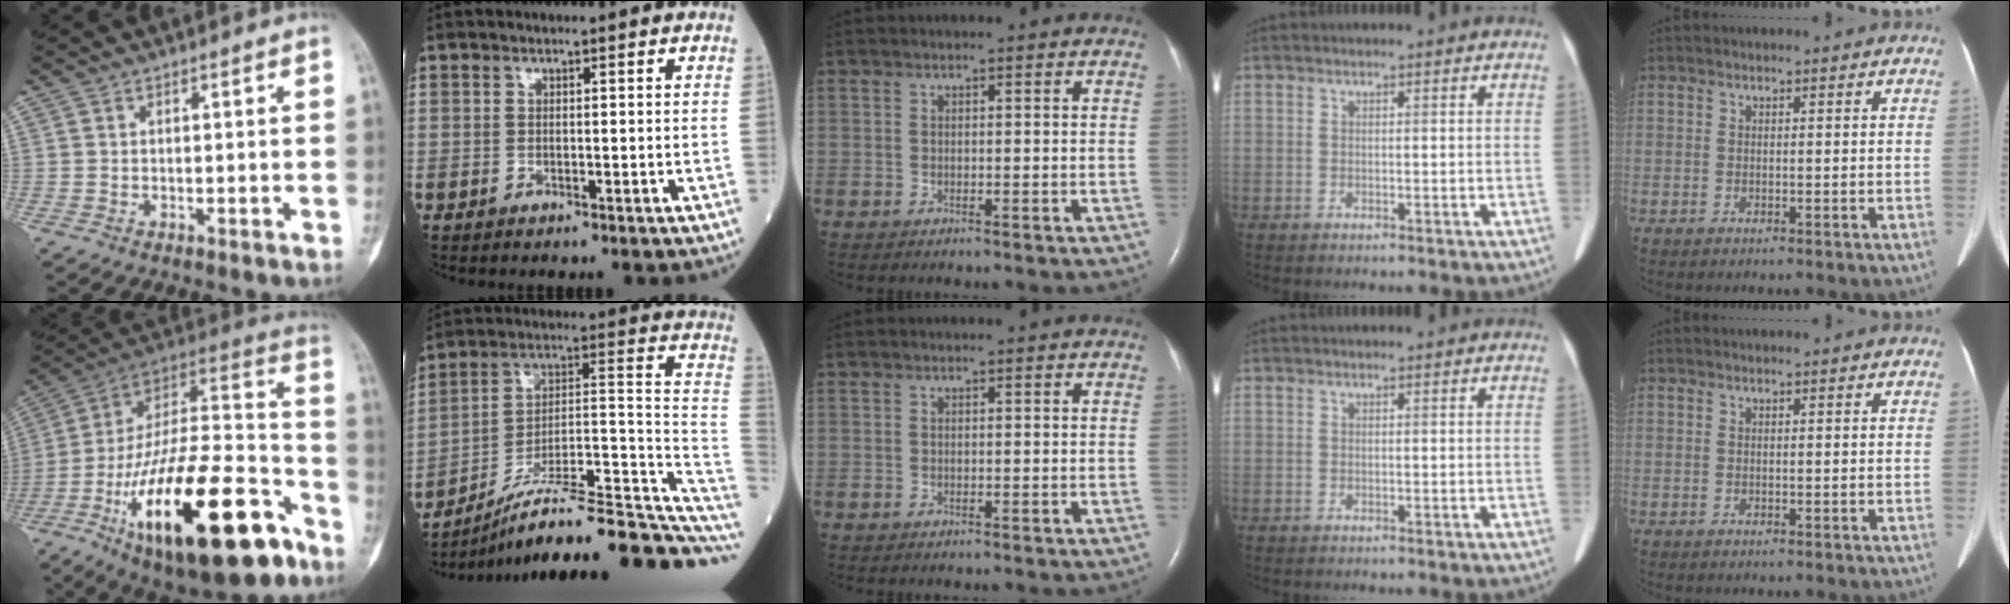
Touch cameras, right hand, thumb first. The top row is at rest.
{"thumb": {"total": 35.7, "force": [-17.1, 13.4, 28.4], "torque": [-0.449, 0.065, -0.274]}, "index": {"total": 21.0, "force": [-16.5, 2.4, 12.7], "torque": [-0.120, 0.048, -0.253]}}